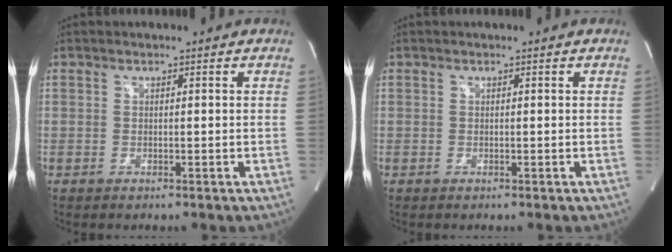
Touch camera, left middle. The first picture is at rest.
{"total": 0.0}